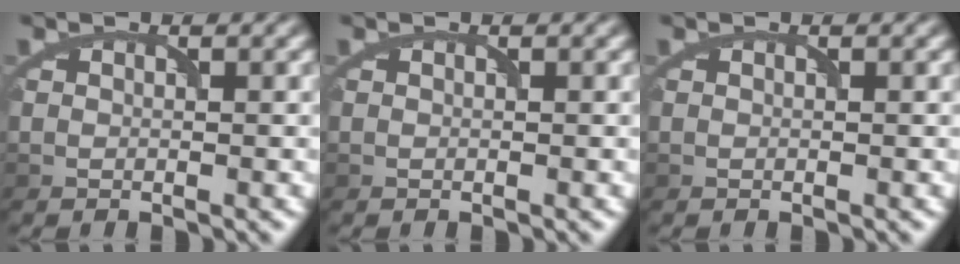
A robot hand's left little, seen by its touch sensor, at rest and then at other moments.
{"total": 0.0}
{"total": 0.0}